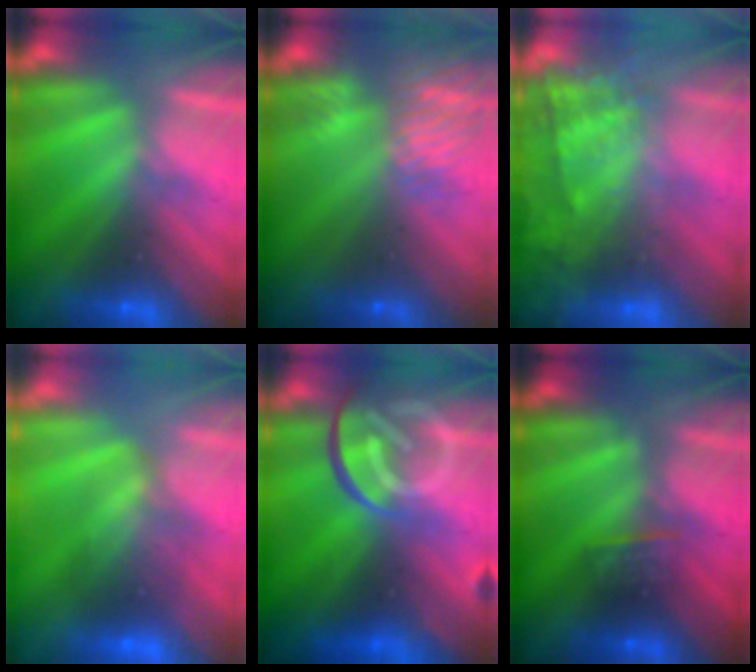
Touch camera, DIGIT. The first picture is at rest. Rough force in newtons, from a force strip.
{"total": 8.1}
{"total": 5.8}
{"total": 5.8}
{"total": 8.5}
{"total": 2.6}